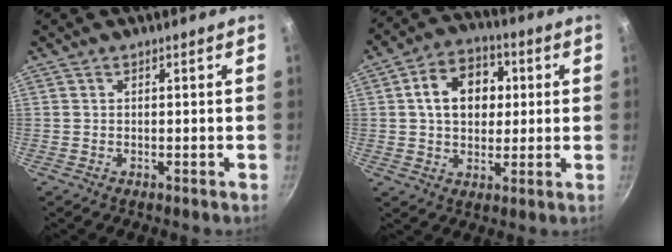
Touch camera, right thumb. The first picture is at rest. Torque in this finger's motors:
{"motor_torque": [0.37, 2.53, 1.20, -0.06, 0.12]}